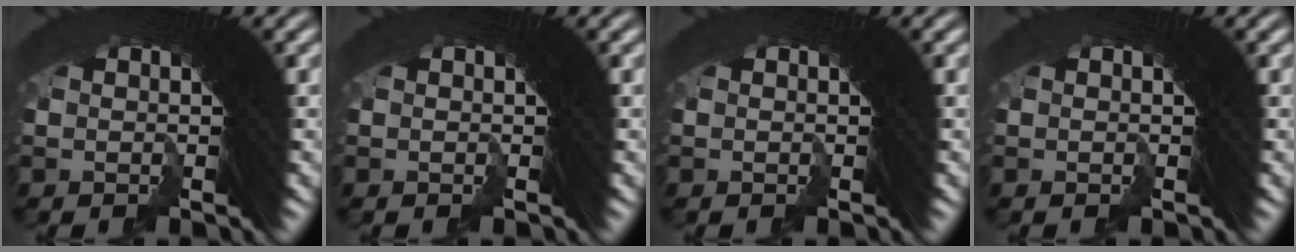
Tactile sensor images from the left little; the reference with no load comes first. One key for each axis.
{"total": 0.0}
{"total": 0.0}
{"total": 0.0}